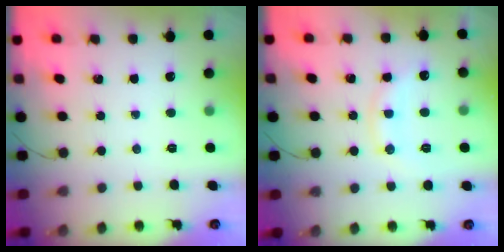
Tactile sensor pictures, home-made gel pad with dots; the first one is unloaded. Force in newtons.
{"total": 10.2, "press": 10.2, "slide": 0.4}